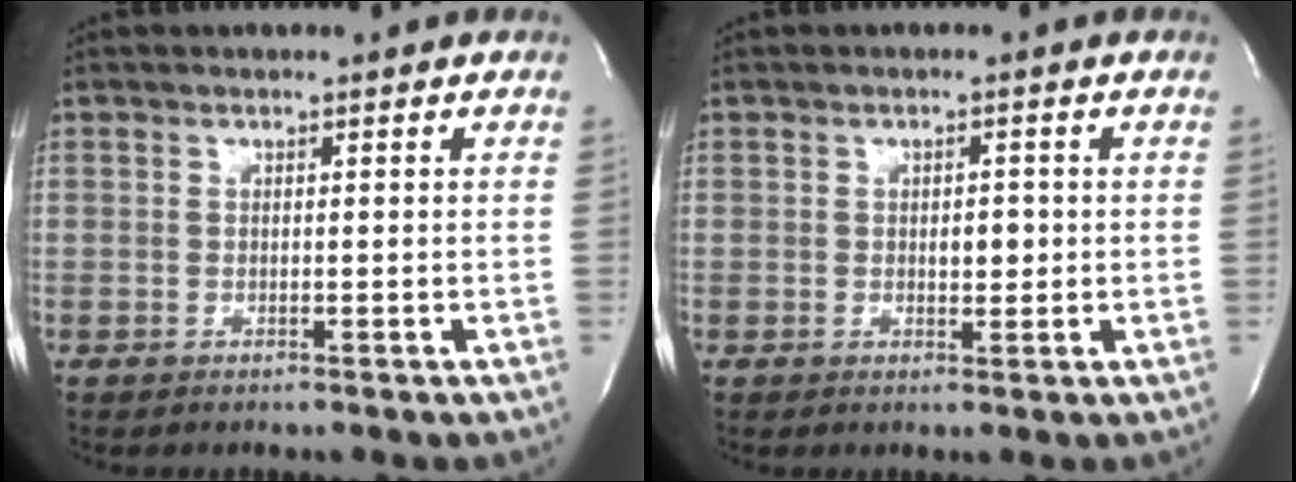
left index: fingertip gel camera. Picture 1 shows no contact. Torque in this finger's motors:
{"motor_torque": [0.27, -0.05, 0.01, 0.02]}